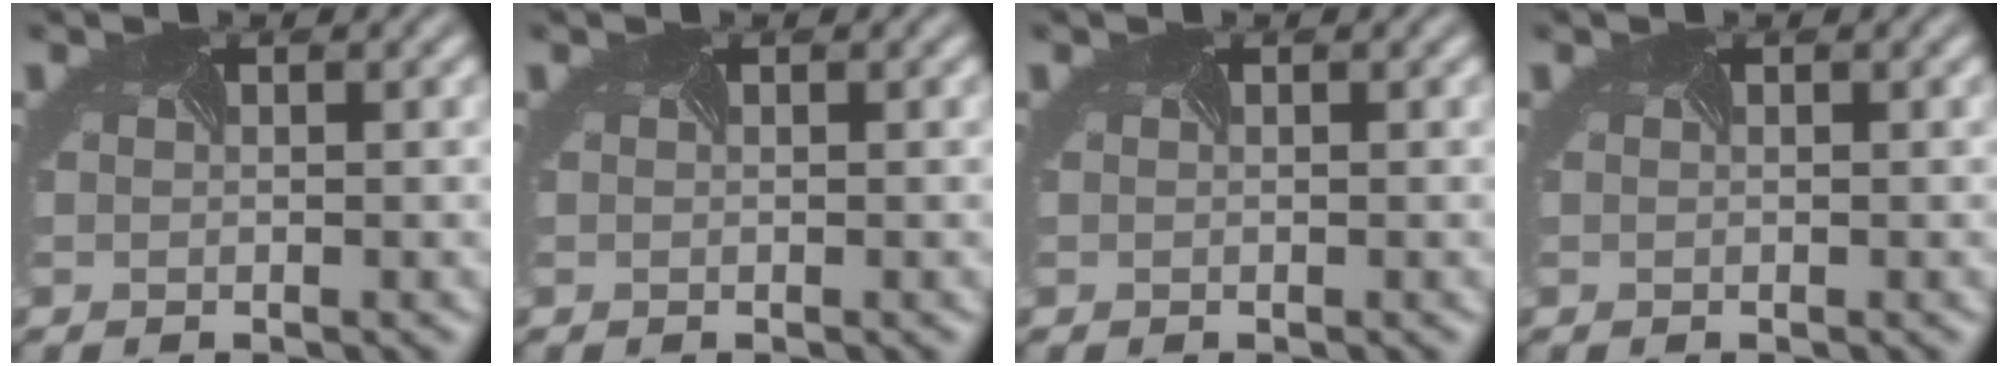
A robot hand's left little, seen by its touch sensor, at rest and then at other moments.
{"total": 0.0}
{"total": 0.0}
{"total": 0.0}